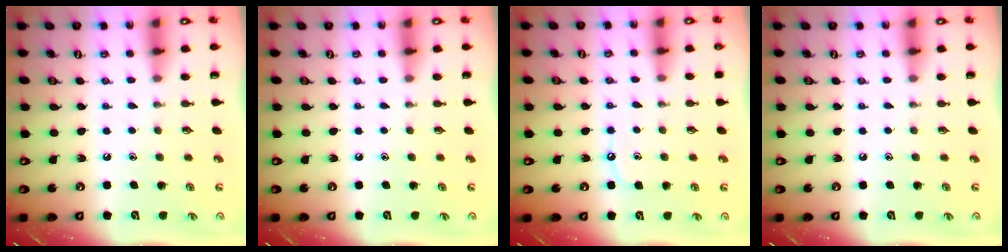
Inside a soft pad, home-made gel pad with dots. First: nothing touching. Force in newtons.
{"total": 0.0}
{"total": 6.8, "press": 6.7, "slide": 0.9}
{"total": 0.0}